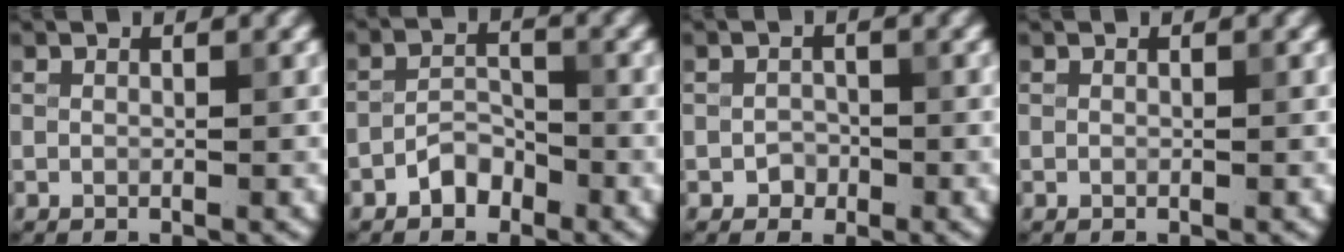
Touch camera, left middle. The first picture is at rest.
{"total": 2.5, "force": [-1.7, 1.4, 1.2], "torque": [-0.015, 0.010, -0.033]}
{"total": 1.2, "force": [-0.6, 1.0, 0.3], "torque": [0.001, 0.001, -0.011]}
{"total": 0.0}